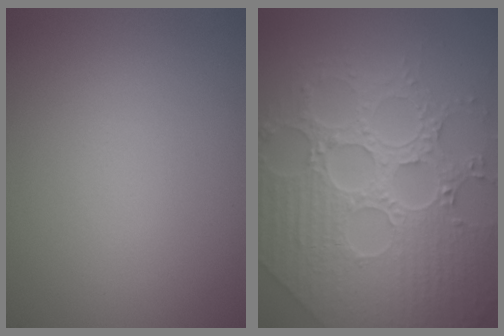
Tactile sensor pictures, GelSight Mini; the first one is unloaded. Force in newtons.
{"total": 9.4, "press": 7.0, "slide": 6.3}